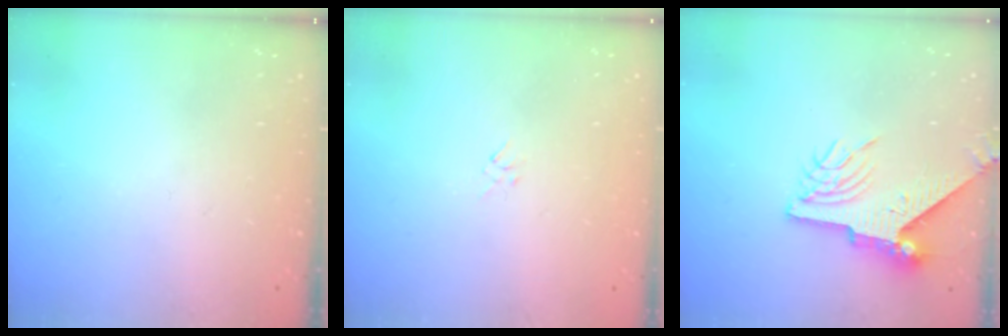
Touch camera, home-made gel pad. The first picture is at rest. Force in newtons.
{"total": 2.3, "press": 2.2, "slide": 0.6}
{"total": 9.4, "press": 9.3, "slide": 1.0}